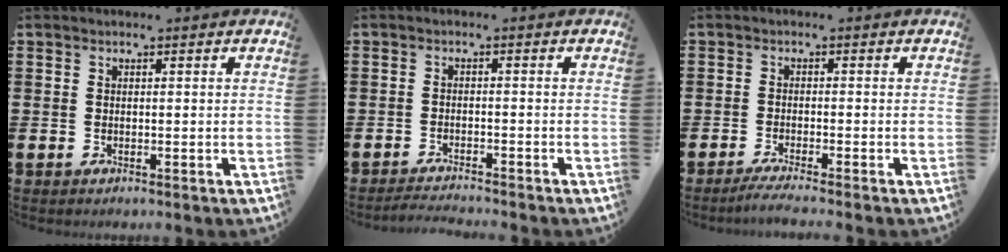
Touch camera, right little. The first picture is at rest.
{"total": 1.6, "force": [-1.6, -0.2, 0.3], "torque": [-0.006, 0.003, -0.031]}
{"total": 1.7, "force": [-1.3, 0.0, 1.2], "torque": [-0.018, 0.002, -0.024]}